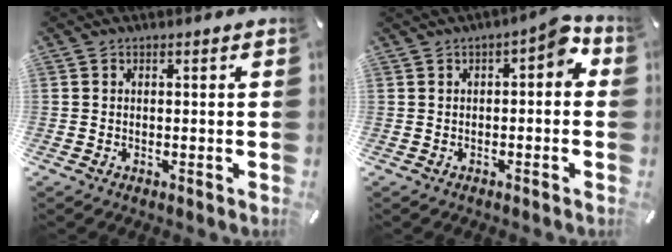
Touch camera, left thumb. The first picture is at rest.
{"total": 4.7, "force": [0.6, 2.3, 4.1], "torque": [-0.063, 0.004, 0.005]}